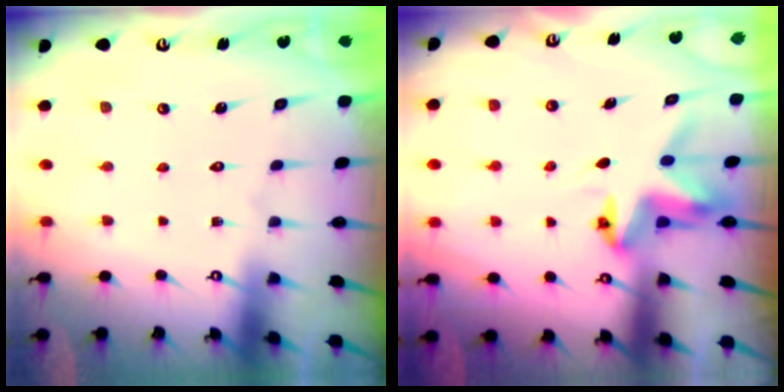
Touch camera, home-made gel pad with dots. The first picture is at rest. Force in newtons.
{"total": 4.9, "press": 4.9, "slide": 0.2}